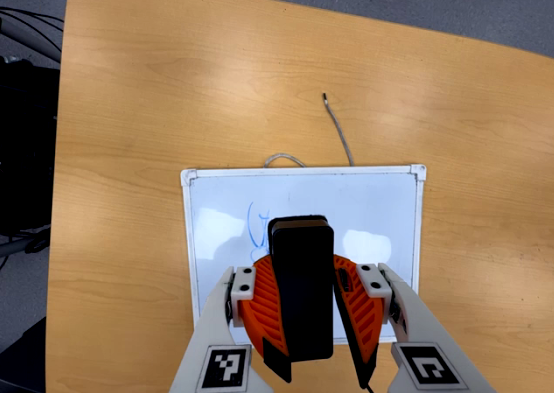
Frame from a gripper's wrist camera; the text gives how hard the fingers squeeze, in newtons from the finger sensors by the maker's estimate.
{"total": 11.5, "left": 11.4, "right": 11.7}